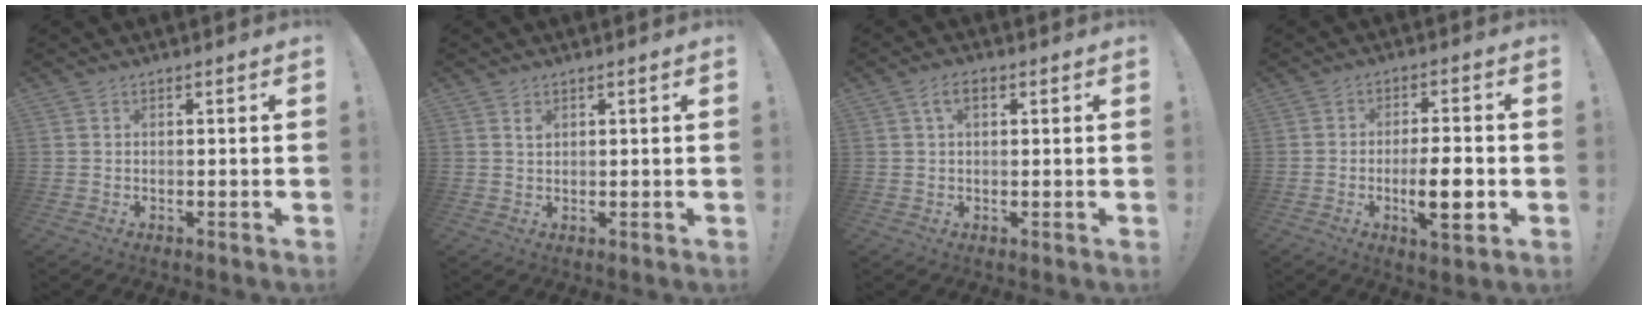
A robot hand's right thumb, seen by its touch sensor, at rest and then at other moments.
{"total": 1.3, "force": [0.9, 0.8, 0.6], "torque": [-0.006, -0.003, 0.015]}
{"total": 4.4, "force": [1.6, 2.3, 3.4], "torque": [-0.062, 0.006, 0.028]}
{"total": 10.0, "force": [-2.6, 2.1, 9.4], "torque": [-0.148, -0.002, -0.049]}